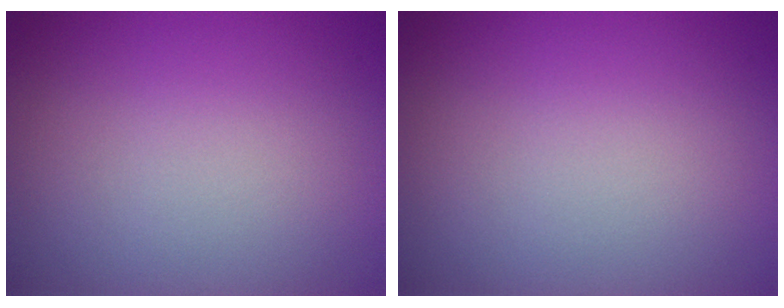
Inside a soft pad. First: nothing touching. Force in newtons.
{"total": 0.0}